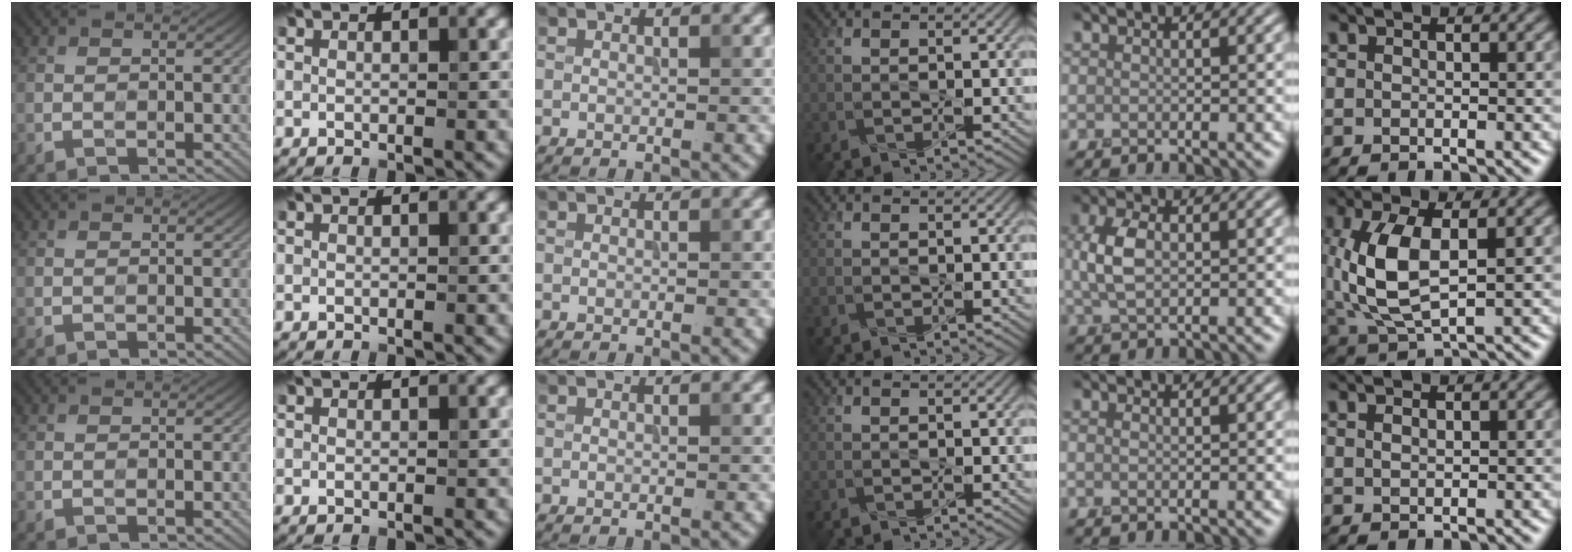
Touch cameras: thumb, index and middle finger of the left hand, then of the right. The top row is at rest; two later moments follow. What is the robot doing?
{"motion": "press", "object": "stapler"}